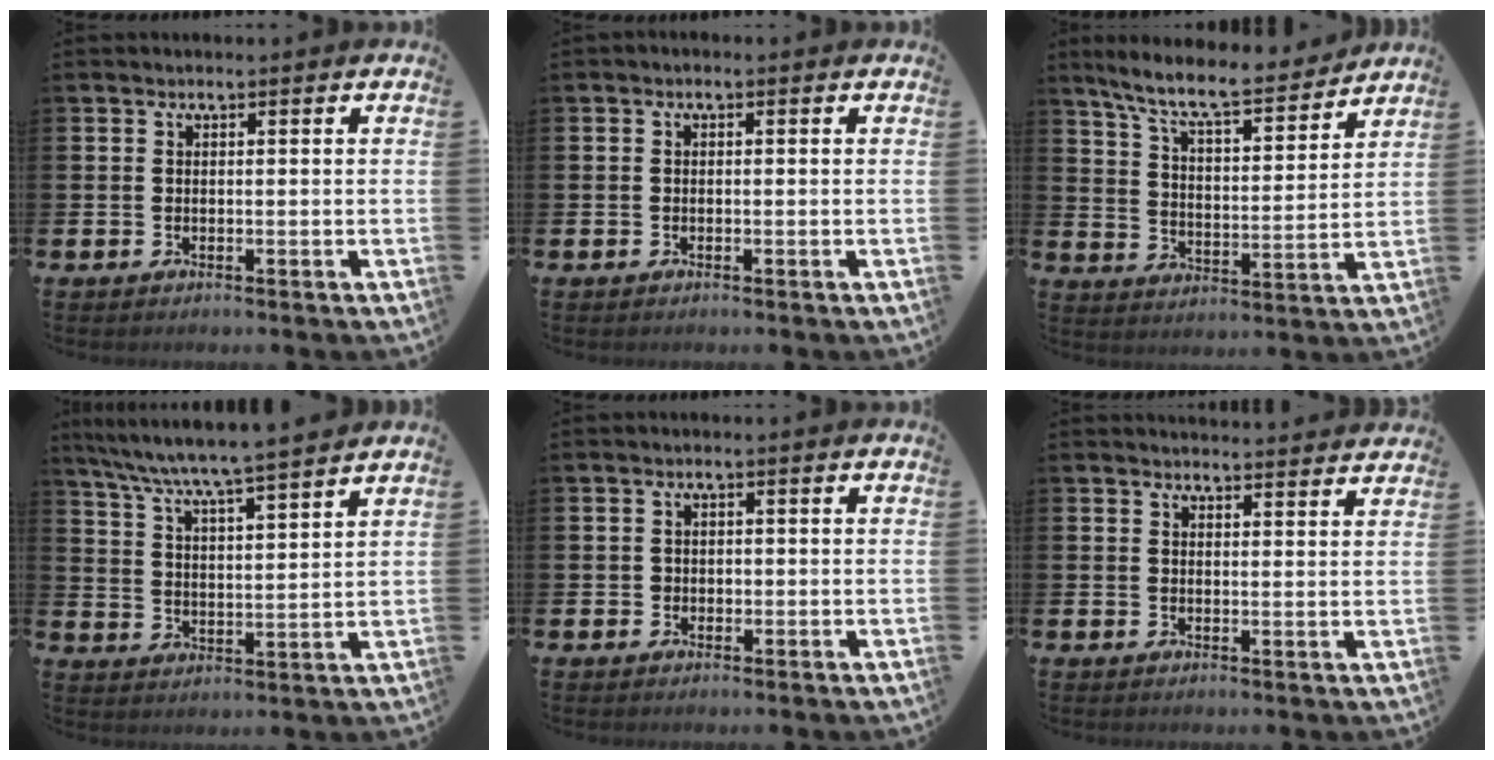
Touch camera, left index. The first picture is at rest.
{"total": 0.5, "force": [-0.4, 0.2, 0.1], "torque": [-0.002, -0.002, -0.010]}
{"total": 9.2, "force": [8.2, 1.4, 3.9], "torque": [-0.106, -0.055, 0.141]}
{"total": 6.9, "force": [6.7, -0.3, 1.9], "torque": [-0.065, -0.047, 0.114]}
{"total": 1.1, "force": [0.0, 1.0, 0.3], "torque": [0.003, 0.003, -0.005]}
{"total": 2.9, "force": [2.9, 0.0, -0.2], "torque": [0.010, -0.024, 0.050]}